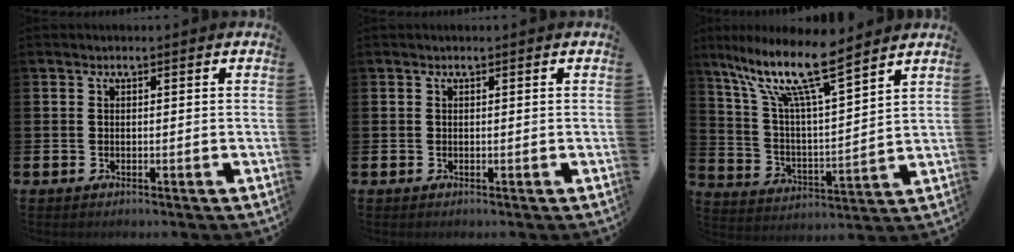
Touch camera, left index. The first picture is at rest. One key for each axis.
{"total": 0.0}
{"total": 12.8, "fx": 10.1, "fy": 2.2, "fz": 7.5, "tx": -0.170, "ty": -0.052, "tz": 0.172}